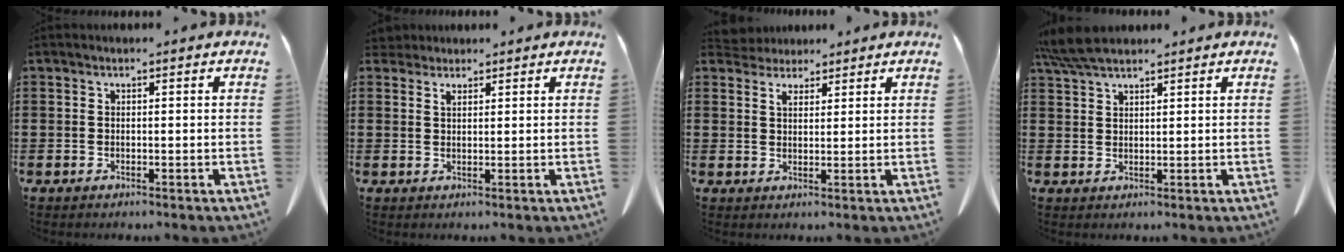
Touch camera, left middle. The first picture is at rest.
{"total": 1.9, "force": [1.7, 0.7, 0.7], "torque": [-0.018, 0.003, 0.034]}
{"total": 2.5, "force": [2.2, 1.1, 0.6], "torque": [-0.011, -0.002, 0.041]}
{"total": 5.2, "force": [4.2, 1.0, 3.0], "torque": [-0.068, -0.004, 0.081]}